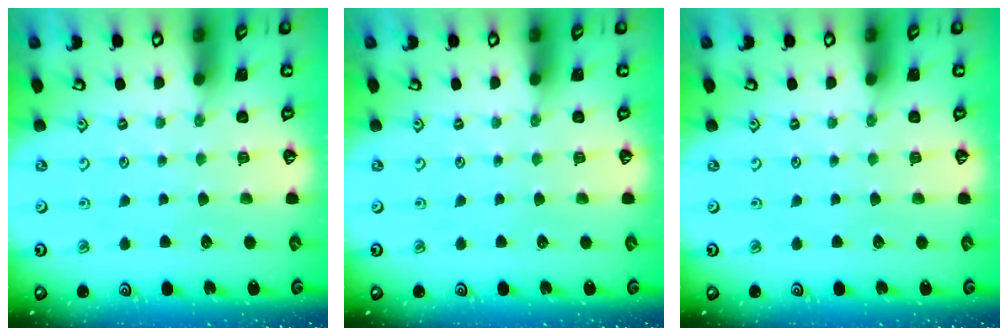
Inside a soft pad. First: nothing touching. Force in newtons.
{"total": 0.0}
{"total": 0.0}